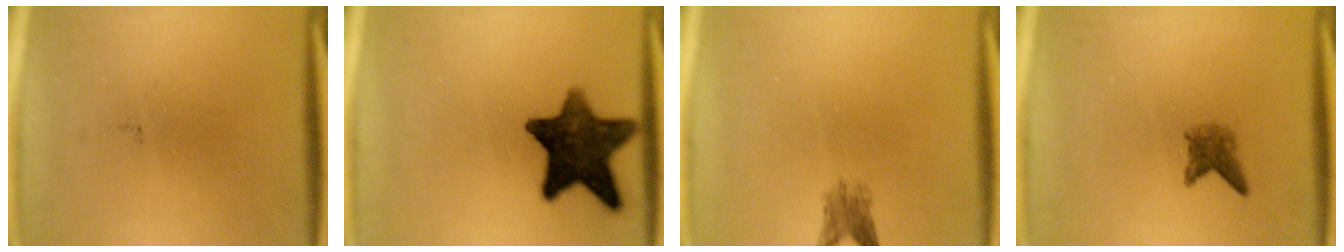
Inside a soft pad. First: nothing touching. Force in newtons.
{"total": 13.2}
{"total": 2.5}
{"total": 2.3}